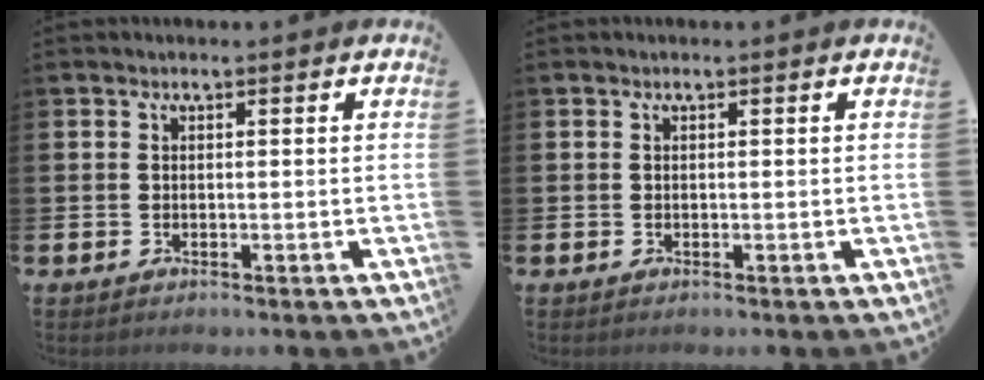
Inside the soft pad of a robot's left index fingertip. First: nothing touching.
{"total": 0.0}